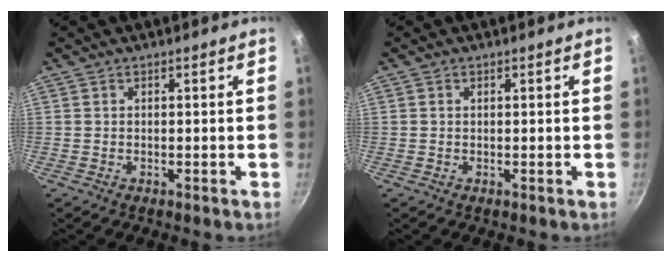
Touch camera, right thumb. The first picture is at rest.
{"total": 0.0}